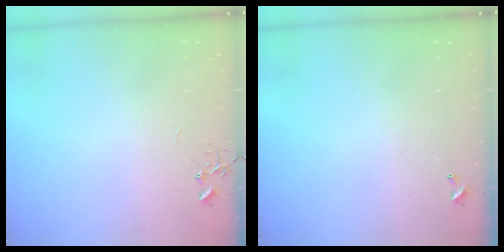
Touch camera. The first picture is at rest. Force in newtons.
{"total": 0.0}